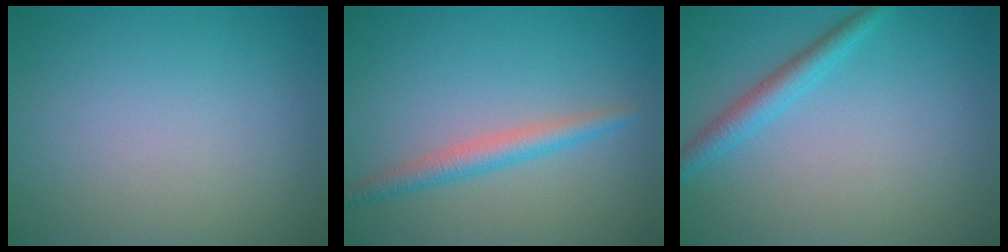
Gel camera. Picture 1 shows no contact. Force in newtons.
{"total": 2.5, "press": 2.5, "slide": 0.0}
{"total": 2.3, "press": 2.3, "slide": 0.1}